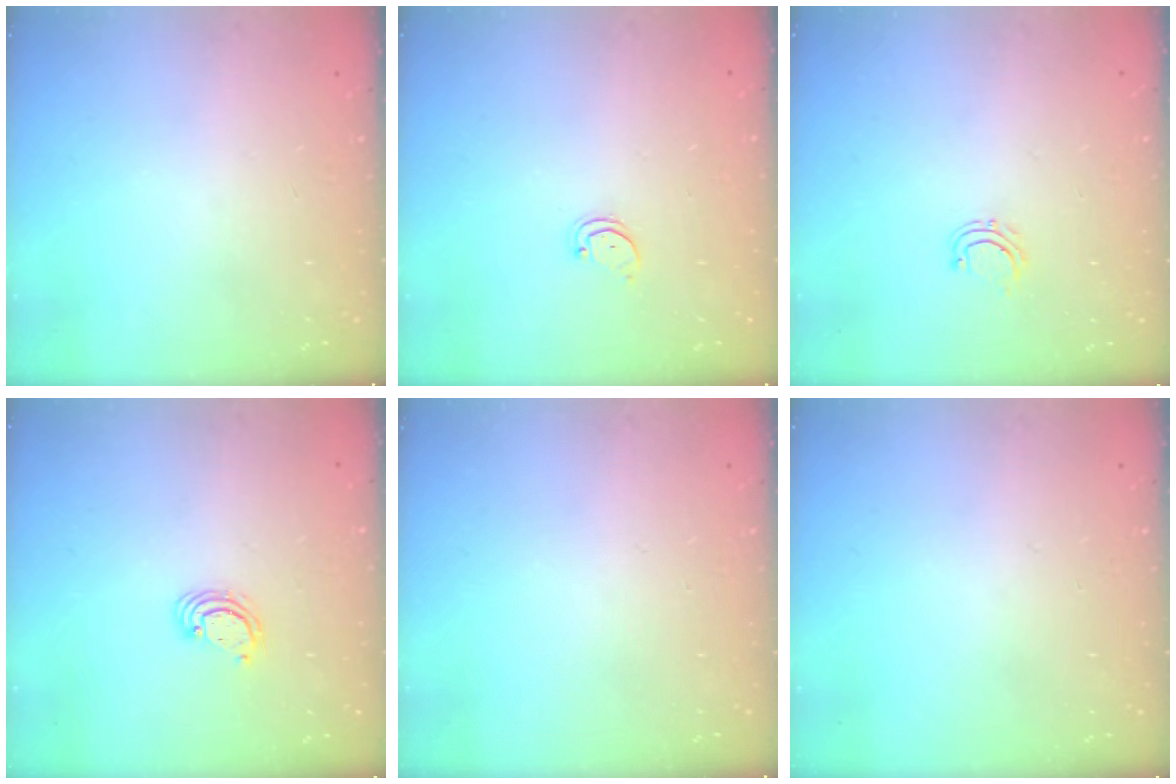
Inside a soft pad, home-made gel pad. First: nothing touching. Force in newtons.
{"total": 1.8, "press": 1.7, "slide": 0.2}
{"total": 5.3, "press": 5.2, "slide": 0.6}
{"total": 3.5, "press": 3.5, "slide": 0.3}
{"total": 0.0}
{"total": 0.0}